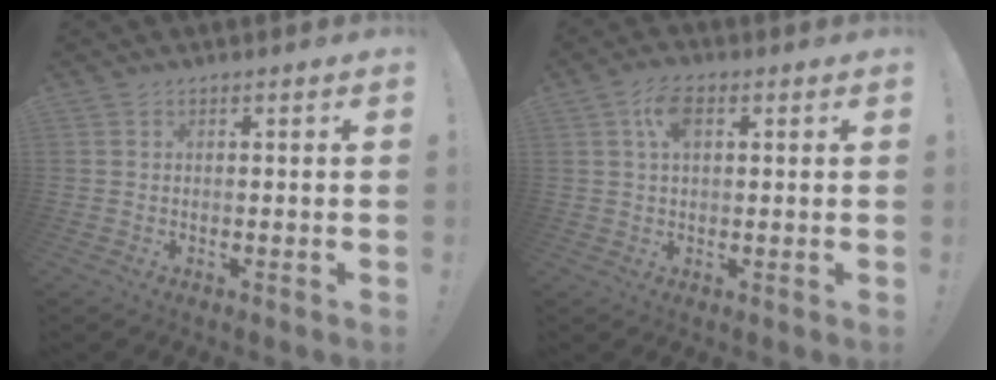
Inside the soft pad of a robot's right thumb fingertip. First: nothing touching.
{"total": 6.3, "force": [2.0, 3.2, 5.0], "torque": [-0.087, 0.004, 0.035]}